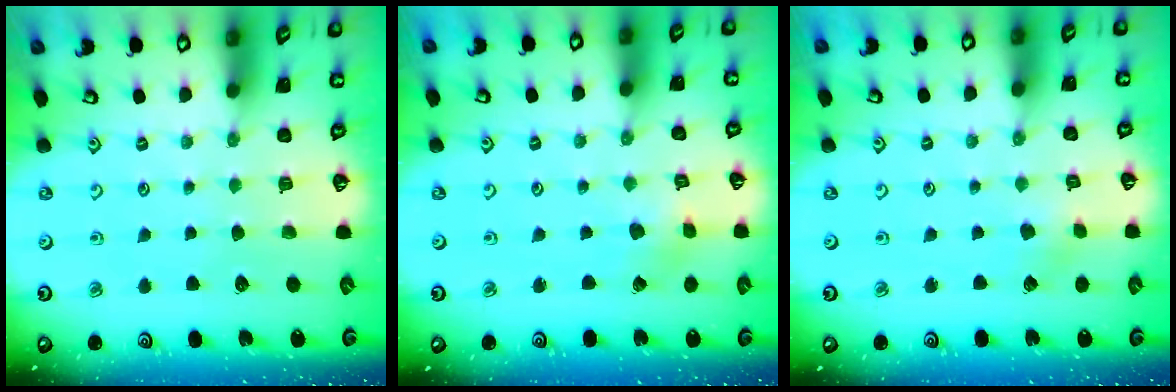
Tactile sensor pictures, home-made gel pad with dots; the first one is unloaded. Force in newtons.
{"total": 2.1, "press": 2.1, "slide": 0.2}
{"total": 2.2, "press": 2.2, "slide": 0.2}